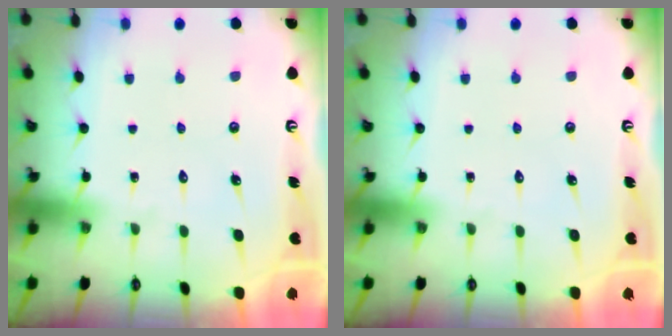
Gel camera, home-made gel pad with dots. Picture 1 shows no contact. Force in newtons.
{"total": 0.0}